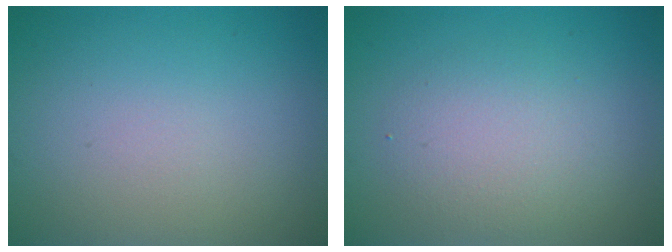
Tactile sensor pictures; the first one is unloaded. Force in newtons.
{"total": 3.2, "press": 3.2, "slide": 0.1}